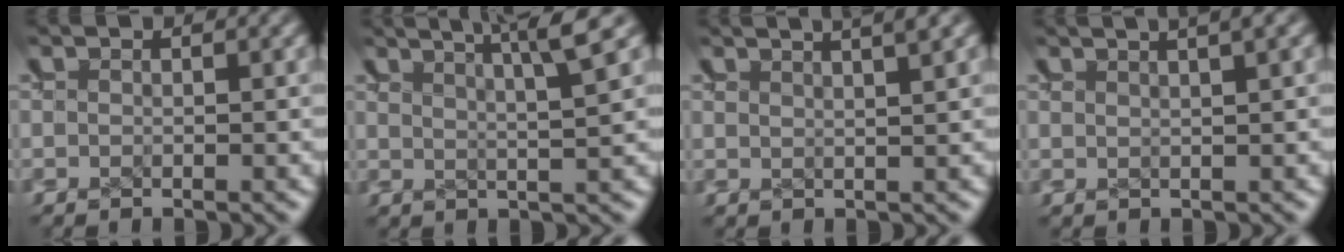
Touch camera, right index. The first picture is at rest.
{"total": 5.2, "force": [4.1, 0.3, 3.1], "torque": [-0.014, 0.016, 0.061]}
{"total": 3.0, "force": [2.5, 0.1, 1.6], "torque": [-0.017, 0.010, 0.042]}
{"total": 2.2, "force": [1.8, -0.2, 1.2], "torque": [-0.015, 0.010, 0.031]}